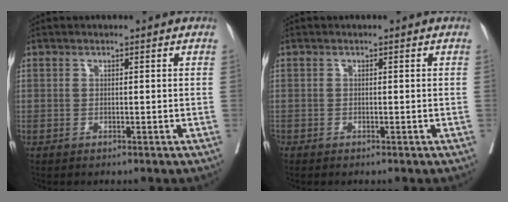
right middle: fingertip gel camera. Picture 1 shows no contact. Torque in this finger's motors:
{"motor_torque": [1.08, -0.87, 0.39, 0.09]}